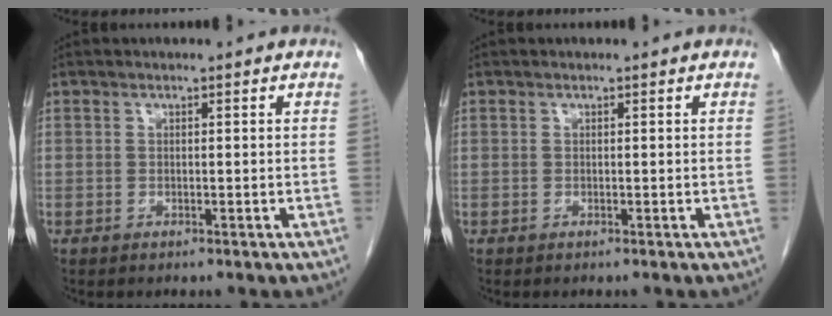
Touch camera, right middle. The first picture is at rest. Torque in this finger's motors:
{"motor_torque": [0.37, -0.19, -0.02, 0.00]}